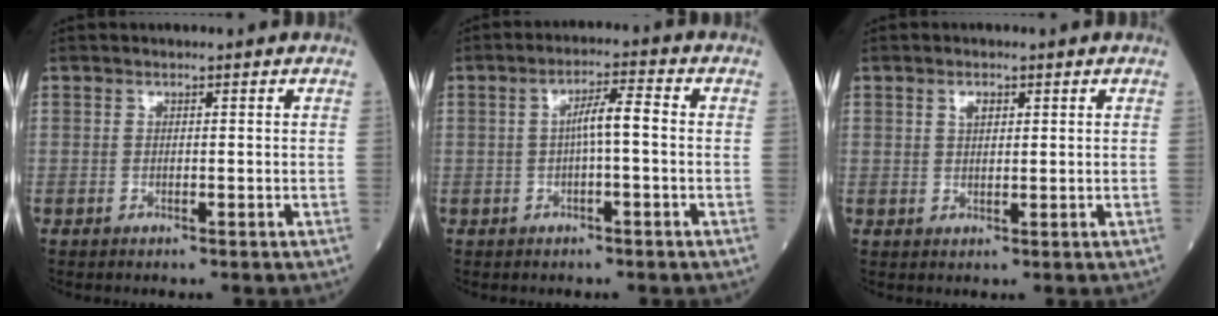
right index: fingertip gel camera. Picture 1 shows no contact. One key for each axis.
{"total": 4.3, "fx": -0.1, "fy": 0.3, "fz": 4.2, "tx": -0.076, "ty": 0.010, "tz": 0.000}
{"total": 1.8, "fx": 0.9, "fy": 0.8, "fz": 1.3, "tx": -0.027, "ty": -0.002, "tz": 0.017}